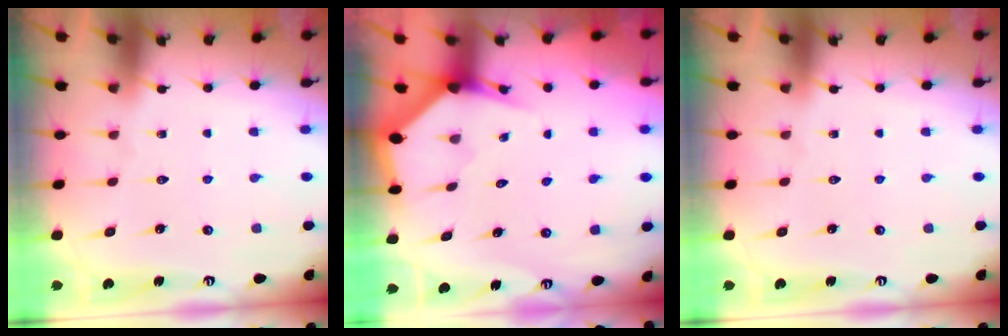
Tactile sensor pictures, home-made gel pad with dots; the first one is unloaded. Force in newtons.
{"total": 2.8, "press": 2.8, "slide": 0.0}
{"total": 0.0}